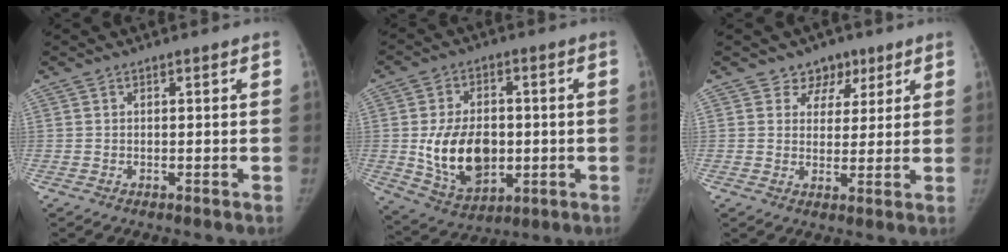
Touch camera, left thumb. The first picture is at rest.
{"total": 14.8, "force": [-1.0, 10.2, 10.6], "torque": [-0.150, -0.006, 0.000]}
{"total": 5.3, "force": [3.3, 4.1, 0.6], "torque": [0.025, -0.016, 0.050]}